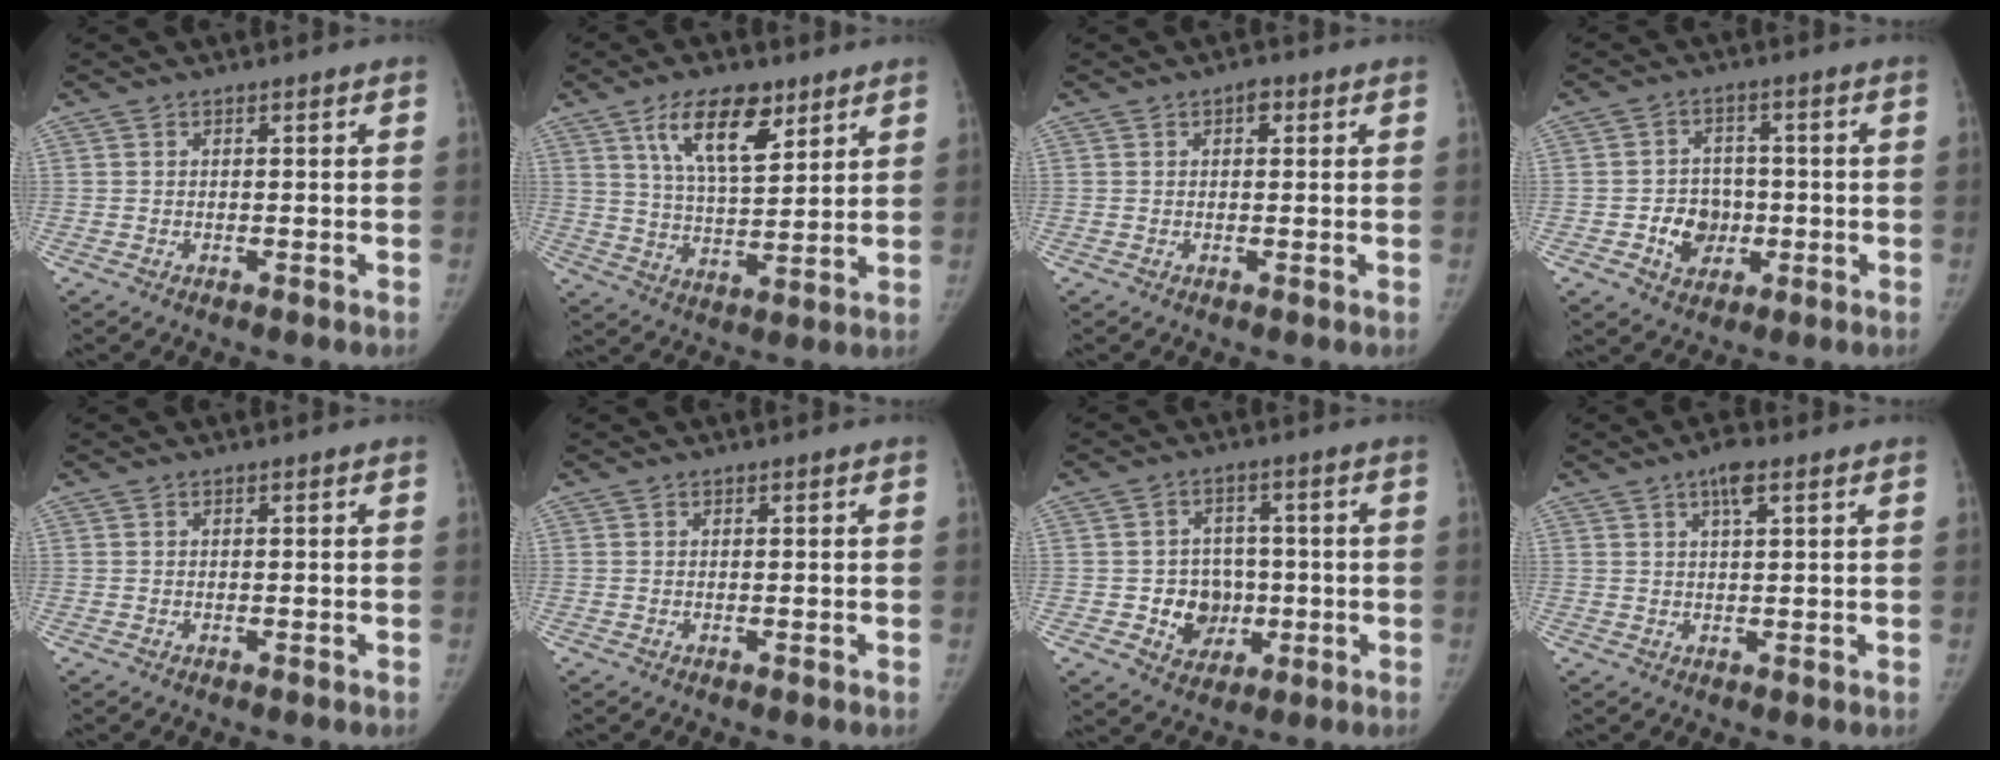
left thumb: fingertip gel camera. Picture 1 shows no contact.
{"total": 12.0, "force": [6.7, 5.0, 8.7], "torque": [-0.129, -0.035, 0.123]}
{"total": 1.8, "force": [0.7, 0.9, 1.4], "torque": [-0.016, 0.002, 0.007]}
{"total": 7.1, "force": [-1.6, 6.0, 3.5], "torque": [-0.023, 0.015, -0.024]}
{"total": 0.0}
{"total": 0.0}
{"total": 7.9, "force": [-1.3, 7.0, 3.6], "torque": [-0.014, 0.012, -0.013]}
{"total": 4.1, "force": [2.1, 0.7, 3.4], "torque": [-0.060, -0.004, 0.035]}